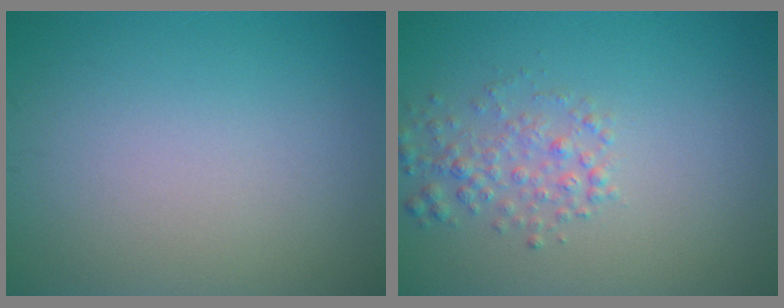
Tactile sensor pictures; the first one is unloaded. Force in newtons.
{"total": 2.3, "press": 2.3, "slide": 0.1}